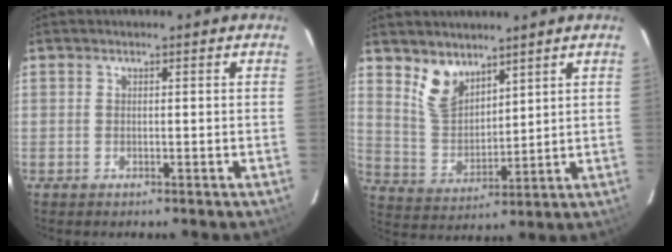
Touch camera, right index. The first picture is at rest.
{"total": 7.8, "force": [5.7, 4.2, 3.4], "torque": [-0.060, 0.001, 0.121]}